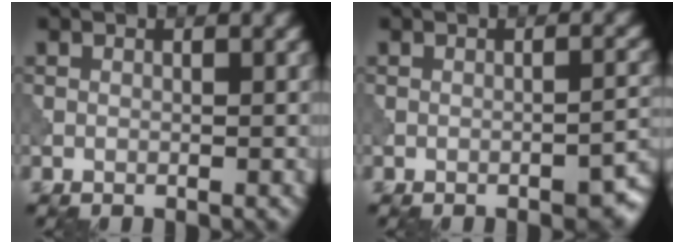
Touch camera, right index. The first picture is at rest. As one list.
[{"total": 3.0, "force": [-2.0, 0.7, 2.1], "torque": [-0.028, 0.006, -0.029]}]